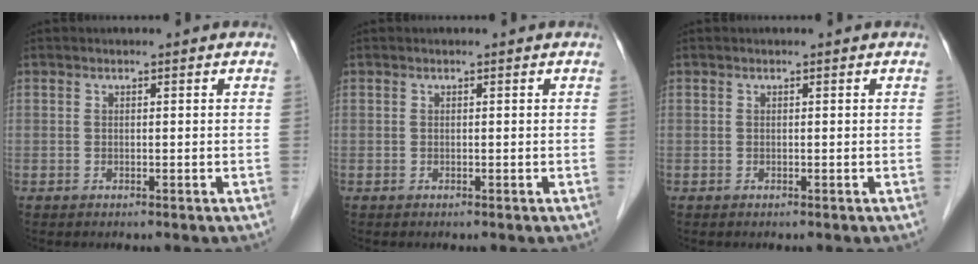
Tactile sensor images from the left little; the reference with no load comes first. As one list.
[{"total": 0.0}, {"total": 0.0}]